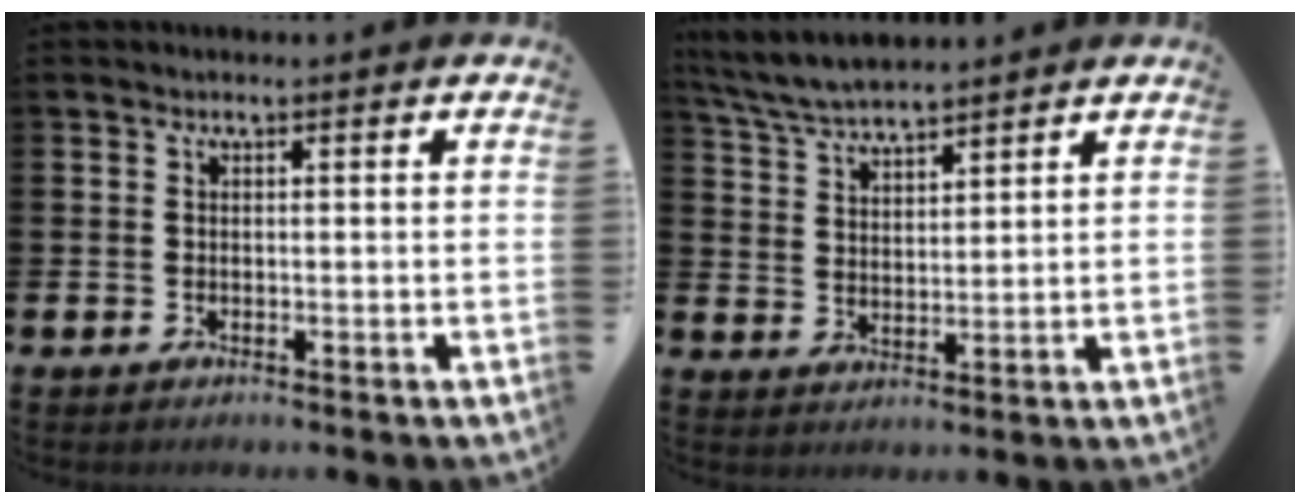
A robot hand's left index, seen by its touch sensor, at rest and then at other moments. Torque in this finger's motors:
{"motor_torque": [0.07, -0.39, 0.21, 0.21]}